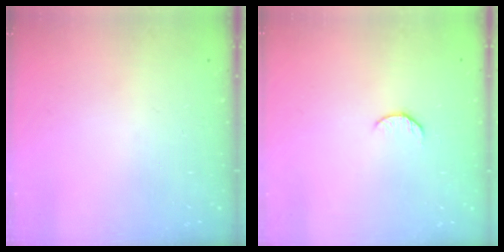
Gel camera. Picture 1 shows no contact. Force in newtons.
{"total": 5.3, "press": 5.3, "slide": 0.5}